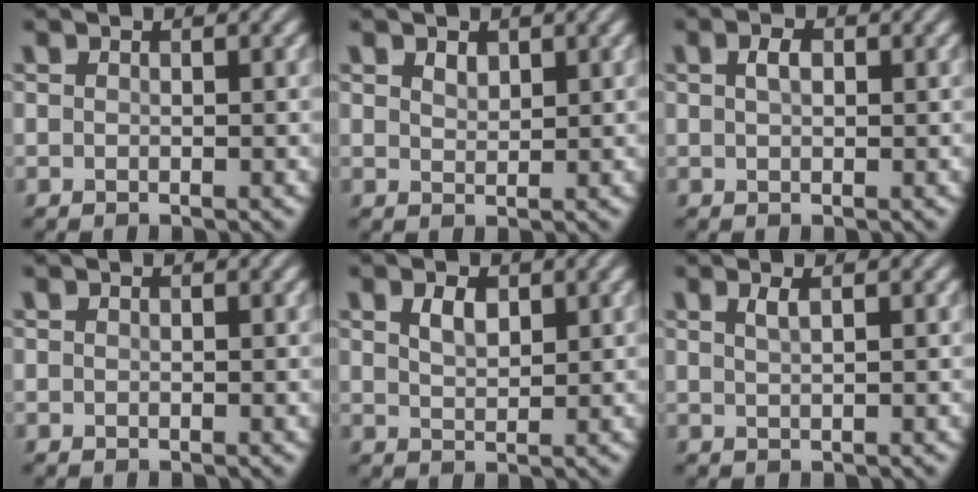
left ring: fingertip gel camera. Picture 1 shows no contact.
{"total": 1.2, "force": [0.9, 0.6, 0.5], "torque": [-0.011, -0.001, 0.019]}
{"total": 1.5, "force": [0.4, 0.8, 1.1], "torque": [-0.022, 0.003, 0.006]}
{"total": 0.0}
{"total": 2.0, "force": [1.0, 1.0, 1.4], "torque": [-0.028, 0.001, 0.023]}
{"total": 1.3, "force": [0.7, 0.4, 1.0], "torque": [-0.017, 0.002, 0.010]}